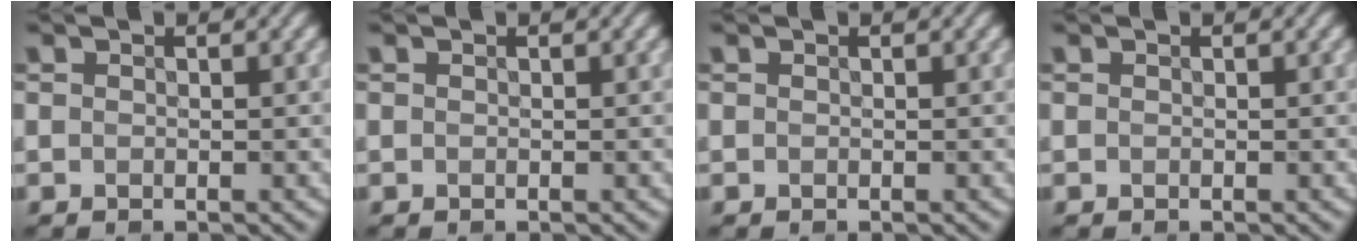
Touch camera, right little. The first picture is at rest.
{"total": 0.0}
{"total": 0.0}
{"total": 0.0}